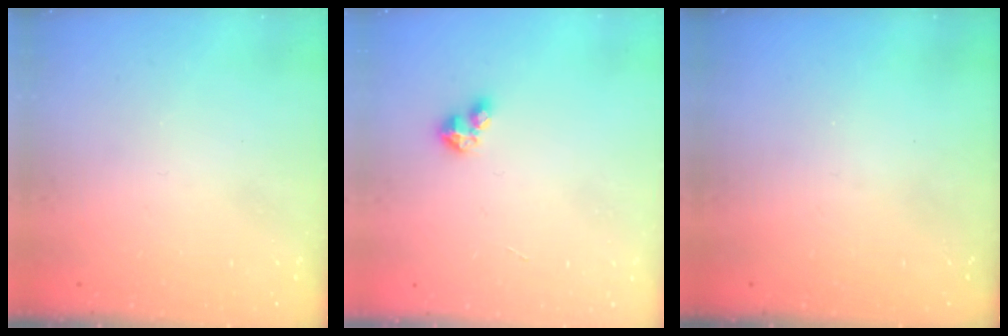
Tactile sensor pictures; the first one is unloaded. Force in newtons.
{"total": 2.8, "press": 2.8, "slide": 0.2}
{"total": 0.0}